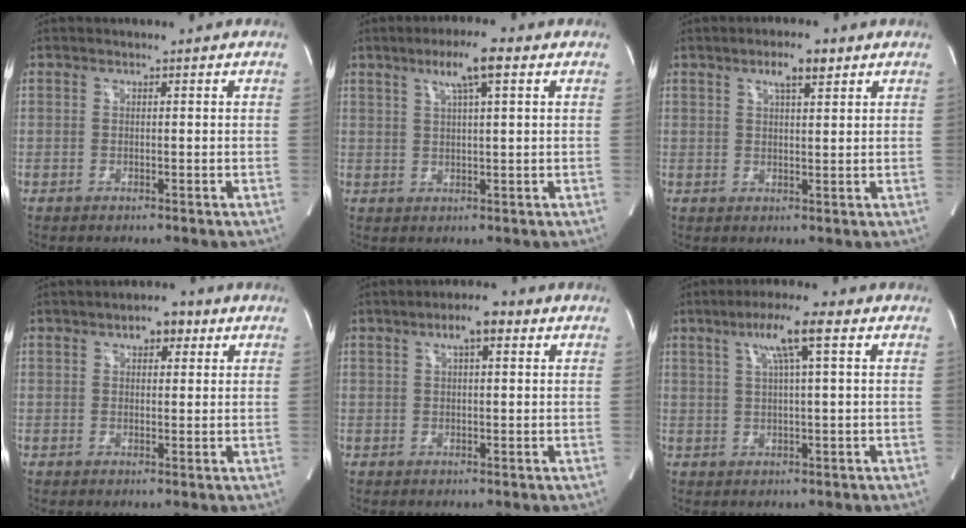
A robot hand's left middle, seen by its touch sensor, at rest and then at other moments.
{"total": 6.0, "force": [3.0, 0.3, 5.2], "torque": [-0.095, 0.011, 0.052]}
{"total": 4.2, "force": [2.5, 0.9, 3.2], "torque": [-0.059, 0.006, 0.043]}
{"total": 3.9, "force": [1.9, 1.9, 2.7], "torque": [-0.042, 0.017, 0.028]}
{"total": 4.6, "force": [2.1, 1.2, 3.8], "torque": [-0.070, 0.018, 0.034]}
{"total": 6.8, "force": [2.9, -0.1, 6.1], "torque": [-0.112, 0.012, 0.051]}